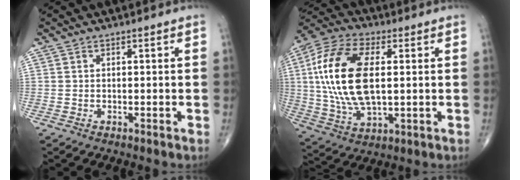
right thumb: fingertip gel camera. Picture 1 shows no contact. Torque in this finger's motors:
{"motor_torque": [-0.50, 2.54, 2.33, 0.43, 0.26]}